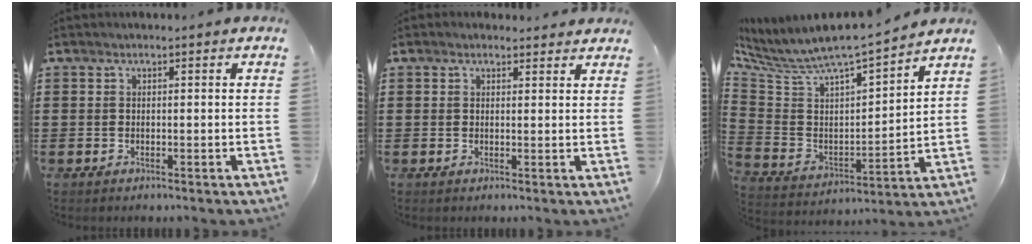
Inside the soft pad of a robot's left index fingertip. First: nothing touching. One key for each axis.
{"total": 1.3, "fx": 1.2, "fy": 0.5, "fz": 0.1, "tx": -0.005, "ty": 0.004, "tz": 0.024}
{"total": 6.4, "fx": 5.6, "fy": 1.2, "fz": 2.9, "tx": -0.087, "ty": -0.055, "tz": 0.086}